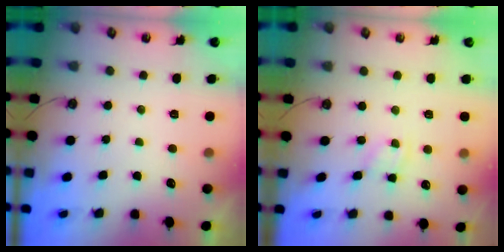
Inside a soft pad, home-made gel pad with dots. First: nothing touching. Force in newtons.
{"total": 3.4, "press": 3.4, "slide": 0.5}